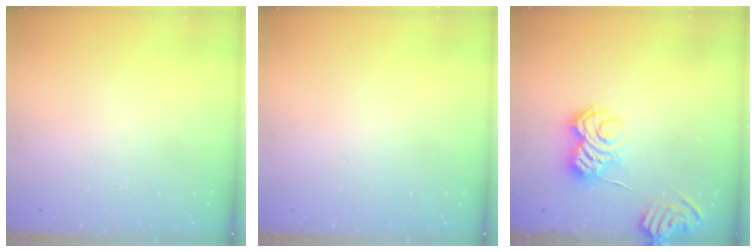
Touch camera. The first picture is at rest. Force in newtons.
{"total": 0.0}
{"total": 4.4, "press": 4.3, "slide": 0.6}